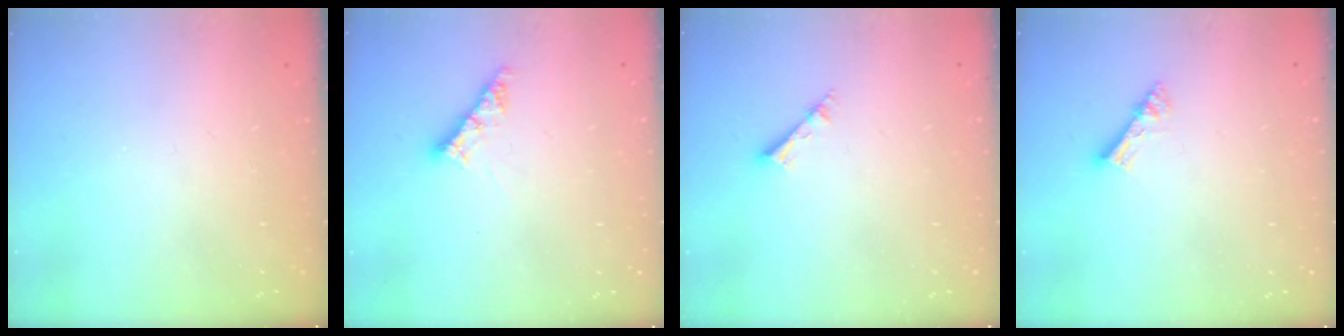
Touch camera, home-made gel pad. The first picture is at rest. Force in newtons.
{"total": 6.9, "press": 6.8, "slide": 0.7}
{"total": 2.5, "press": 2.5, "slide": 0.1}
{"total": 5.0, "press": 5.0, "slide": 0.3}